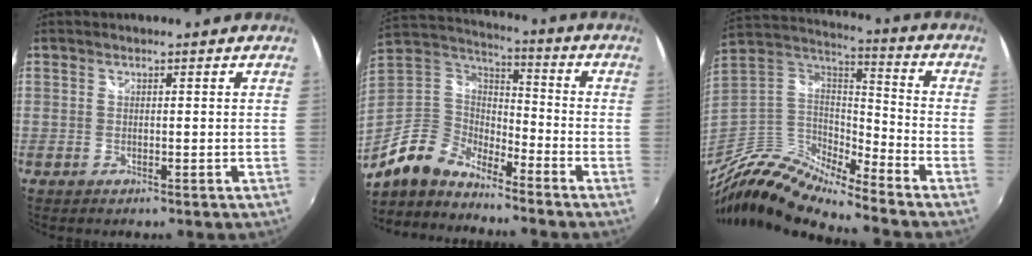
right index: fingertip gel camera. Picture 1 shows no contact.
{"total": 11.4, "force": [-9.2, 5.0, 4.4], "torque": [-0.100, 0.012, -0.189]}
{"total": 14.8, "force": [-11.9, 3.0, 8.4], "torque": [-0.171, -0.011, -0.244]}